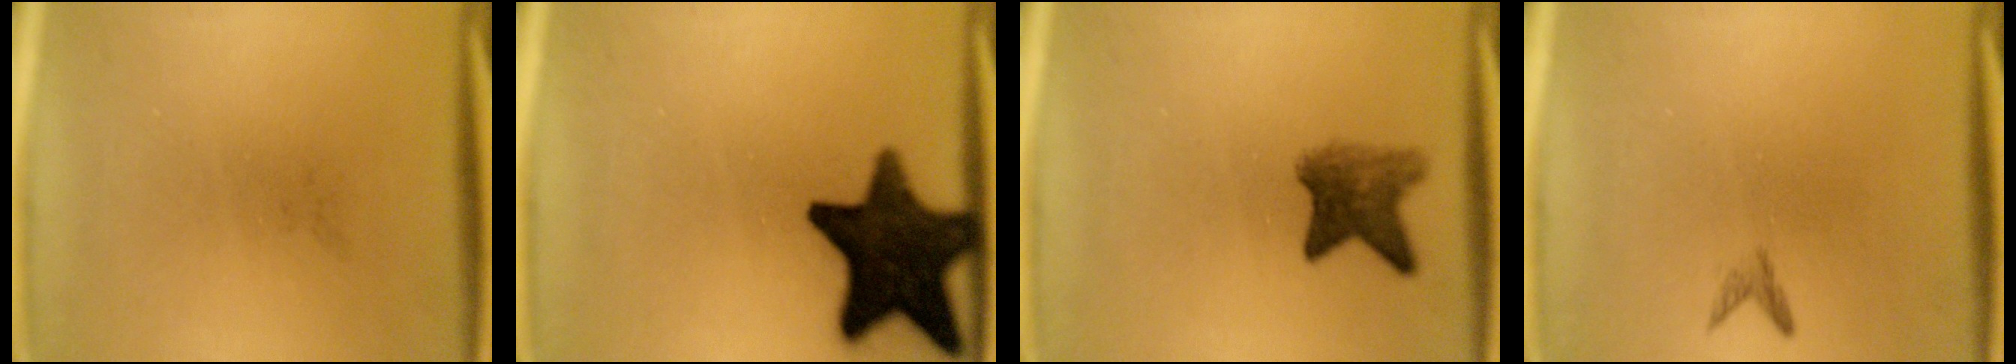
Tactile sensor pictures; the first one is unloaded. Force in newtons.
{"total": 15.7}
{"total": 5.1}
{"total": 0.8}